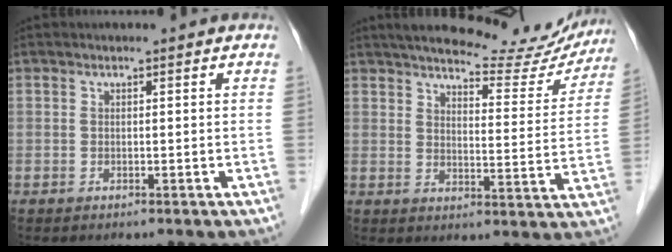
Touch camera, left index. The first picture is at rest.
{"total": 20.2, "force": [18.2, 4.5, 7.4], "torque": [-0.089, -0.021, 0.217]}